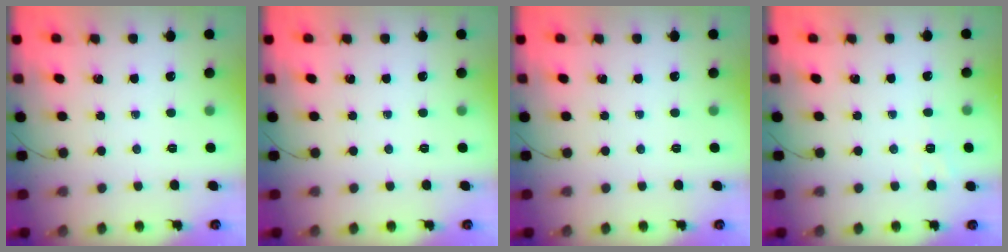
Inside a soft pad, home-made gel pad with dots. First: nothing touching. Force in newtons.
{"total": 0.0}
{"total": 0.0}
{"total": 2.8, "press": 2.2, "slide": 1.8}